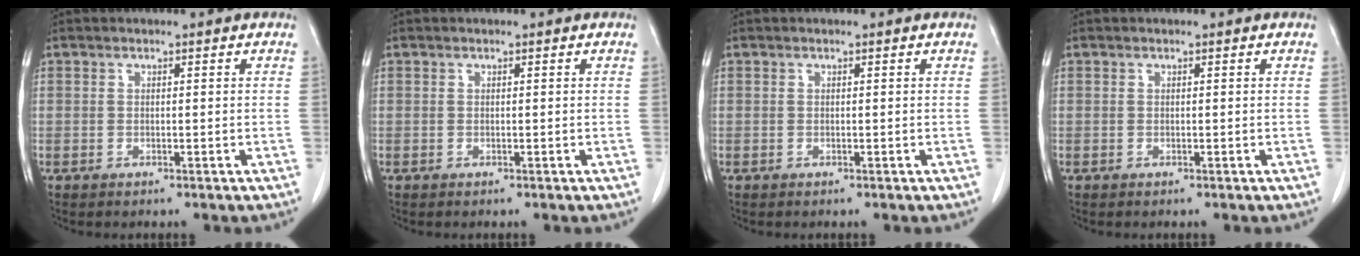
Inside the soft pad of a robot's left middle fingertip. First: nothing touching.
{"total": 0.0}
{"total": 0.0}
{"total": 0.0}